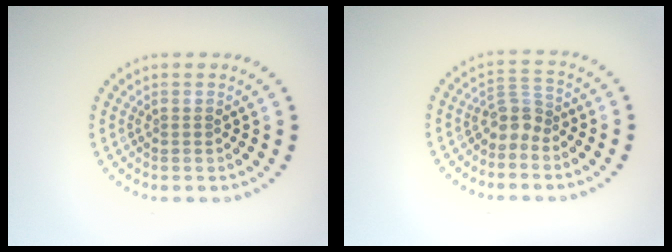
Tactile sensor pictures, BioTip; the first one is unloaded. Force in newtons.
{"total": 2.3, "press": 1.7, "slide": 1.5}